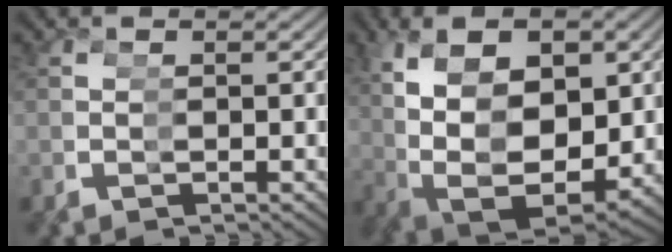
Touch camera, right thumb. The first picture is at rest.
{"total": 11.5, "force": [0.5, 8.8, 7.4], "torque": [-0.178, -0.031, 0.025]}